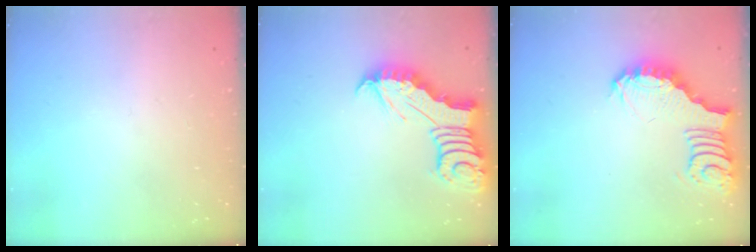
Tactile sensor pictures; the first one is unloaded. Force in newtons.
{"total": 6.4, "press": 6.4, "slide": 0.7}
{"total": 3.7, "press": 3.6, "slide": 0.6}